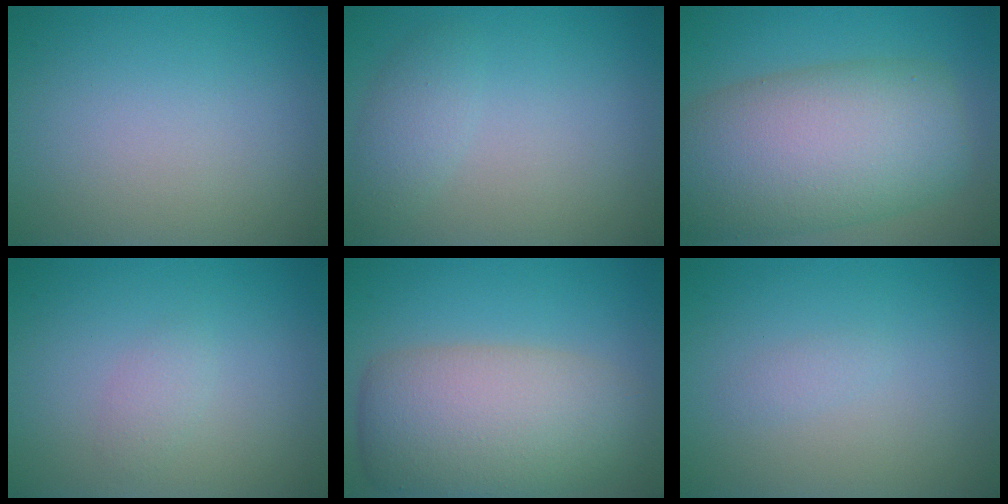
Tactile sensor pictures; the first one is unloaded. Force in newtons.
{"total": 1.9, "press": 1.9, "slide": 0.1}
{"total": 11.9, "press": 11.9, "slide": 0.3}
{"total": 1.1, "press": 1.1, "slide": 0.1}
{"total": 9.2, "press": 9.2, "slide": 0.7}
{"total": 0.7, "press": 0.7, "slide": 0.1}